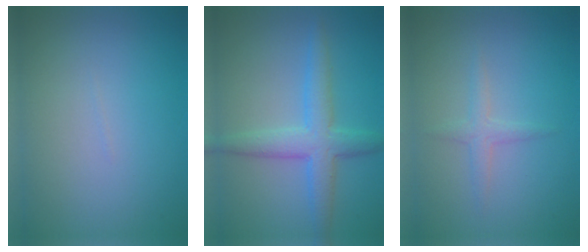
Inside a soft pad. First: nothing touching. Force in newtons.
{"total": 4.1, "press": 4.1, "slide": 0.1}
{"total": 1.9, "press": 1.9, "slide": 0.1}